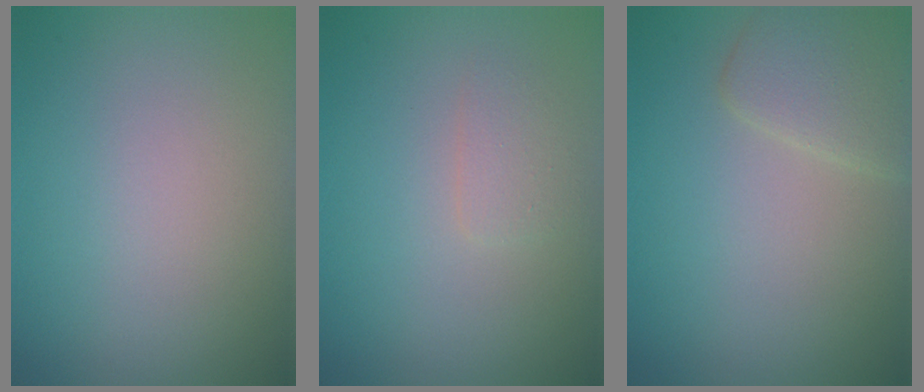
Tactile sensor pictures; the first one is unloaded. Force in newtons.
{"total": 1.3, "press": 1.3, "slide": 0.0}
{"total": 2.9, "press": 2.9, "slide": 0.2}